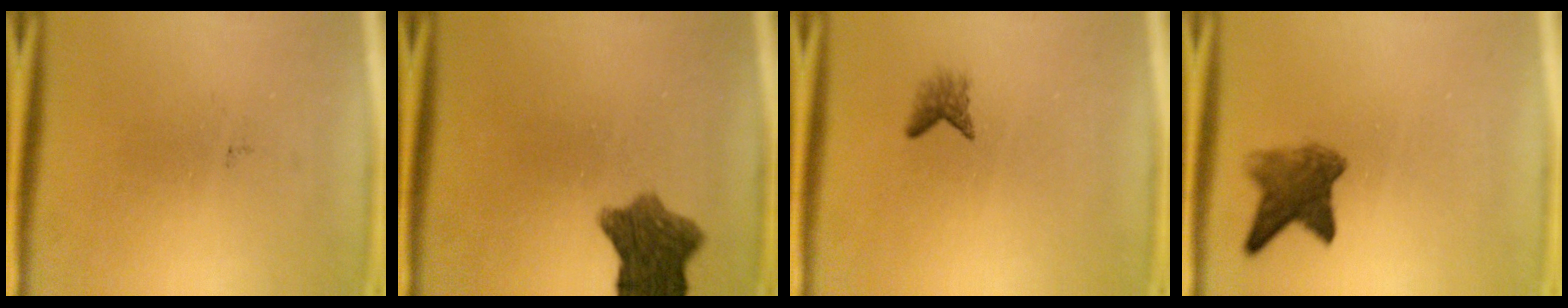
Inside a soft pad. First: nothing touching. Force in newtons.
{"total": 8.2}
{"total": 1.6}
{"total": 5.2}